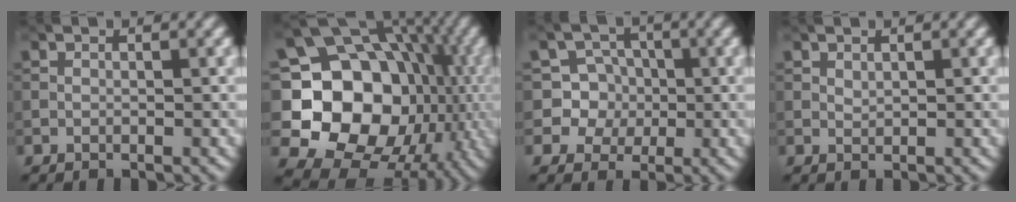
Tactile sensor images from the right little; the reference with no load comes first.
{"total": 15.7, "force": [-1.7, 12.5, 9.3], "torque": [-0.147, -0.018, -0.043]}
{"total": 5.9, "force": [0.0, 5.7, 1.5], "torque": [-0.021, 0.023, -0.011]}
{"total": 0.6, "force": [0.3, 0.3, 0.4], "torque": [-0.014, -0.001, 0.007]}